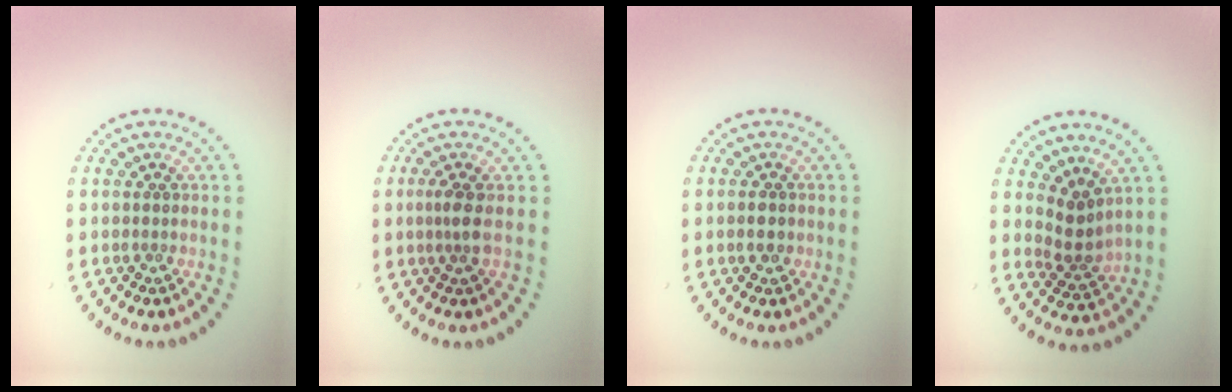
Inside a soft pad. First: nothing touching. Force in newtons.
{"total": 1.7, "press": 1.3, "slide": 1.1}
{"total": 1.8, "press": 1.7, "slide": 0.2}
{"total": 2.5, "press": 1.8, "slide": 1.7}